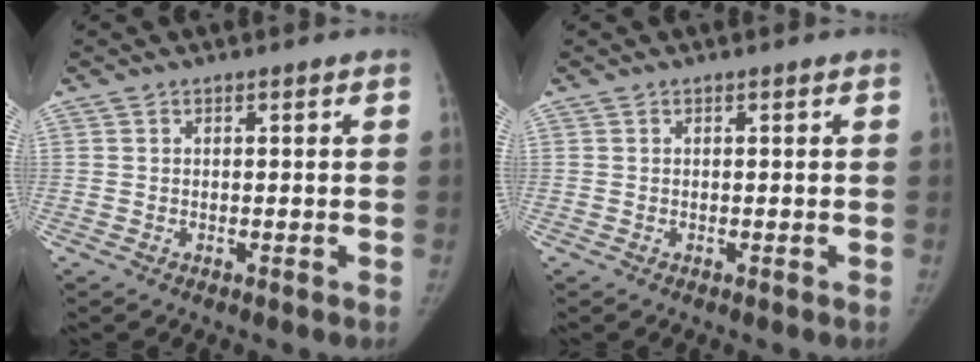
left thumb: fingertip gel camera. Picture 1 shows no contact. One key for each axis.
{"total": 0.0}